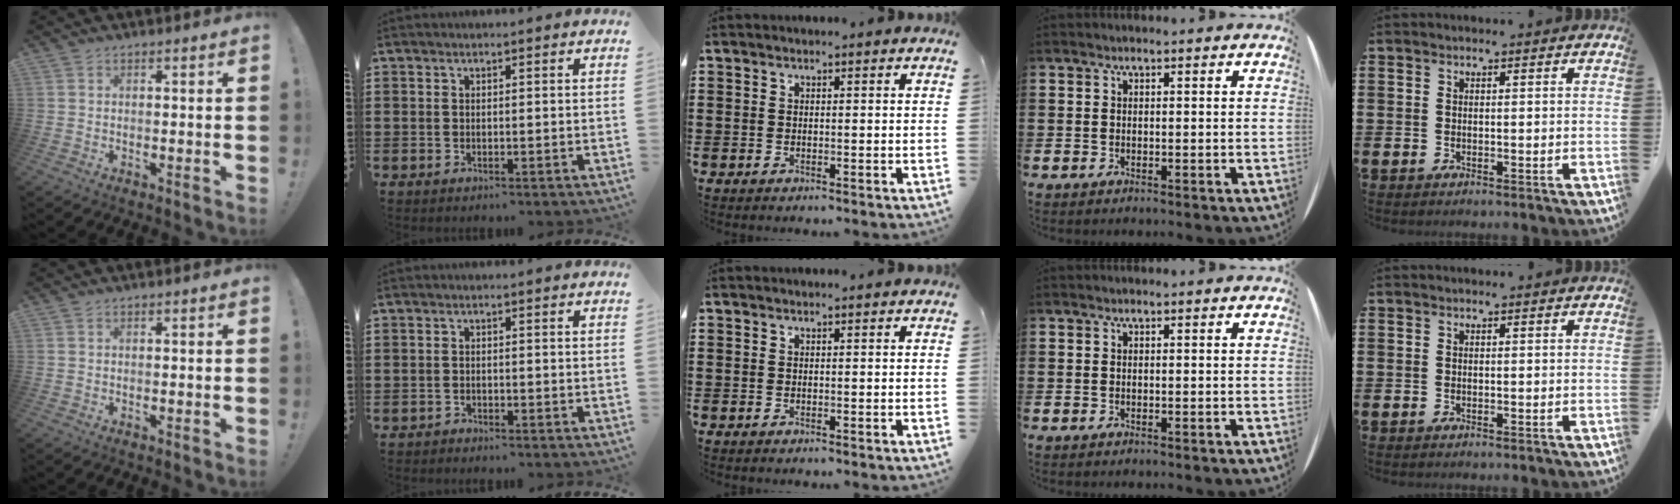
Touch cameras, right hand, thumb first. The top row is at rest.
{"index": {"total": 0.7, "force": [-0.7, 0.2, -0.1], "torque": [-0.002, 0.002, -0.016]}}